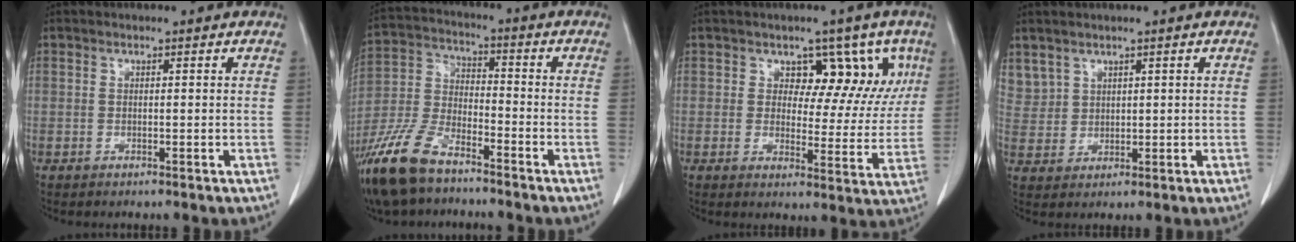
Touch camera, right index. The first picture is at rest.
{"total": 12.9, "force": [-9.5, 4.6, 7.4], "torque": [-0.163, -0.013, -0.186]}
{"total": 8.7, "force": [4.3, 5.5, 5.1], "torque": [-0.037, 0.011, 0.056]}
{"total": 5.6, "force": [3.8, 4.1, 0.8], "torque": [-0.022, 0.011, 0.089]}